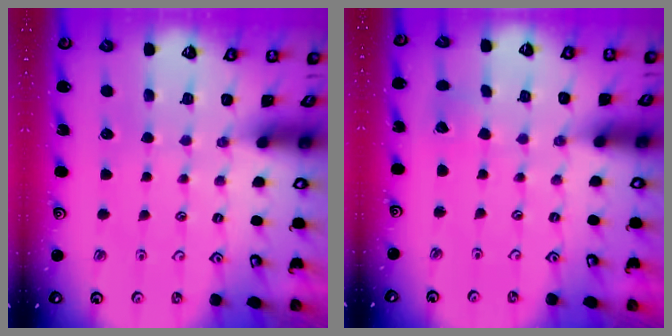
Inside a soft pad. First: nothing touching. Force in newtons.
{"total": 3.6, "press": 3.5, "slide": 0.3}